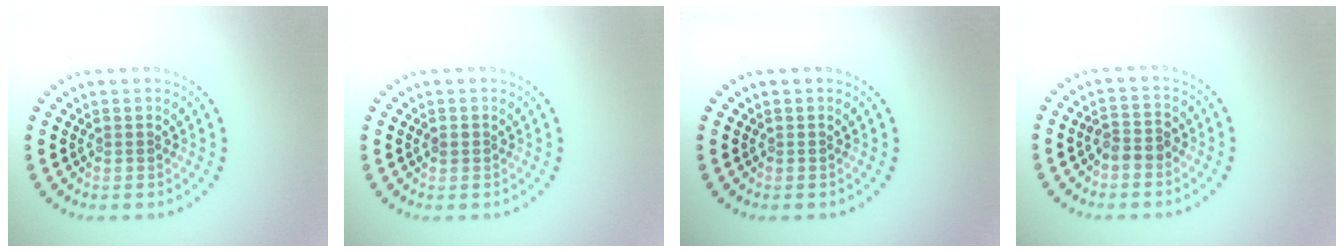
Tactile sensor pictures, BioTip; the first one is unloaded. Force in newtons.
{"total": 0.9, "press": 0.9, "slide": 0.1}
{"total": 0.0}
{"total": 1.9, "press": 1.8, "slide": 0.7}